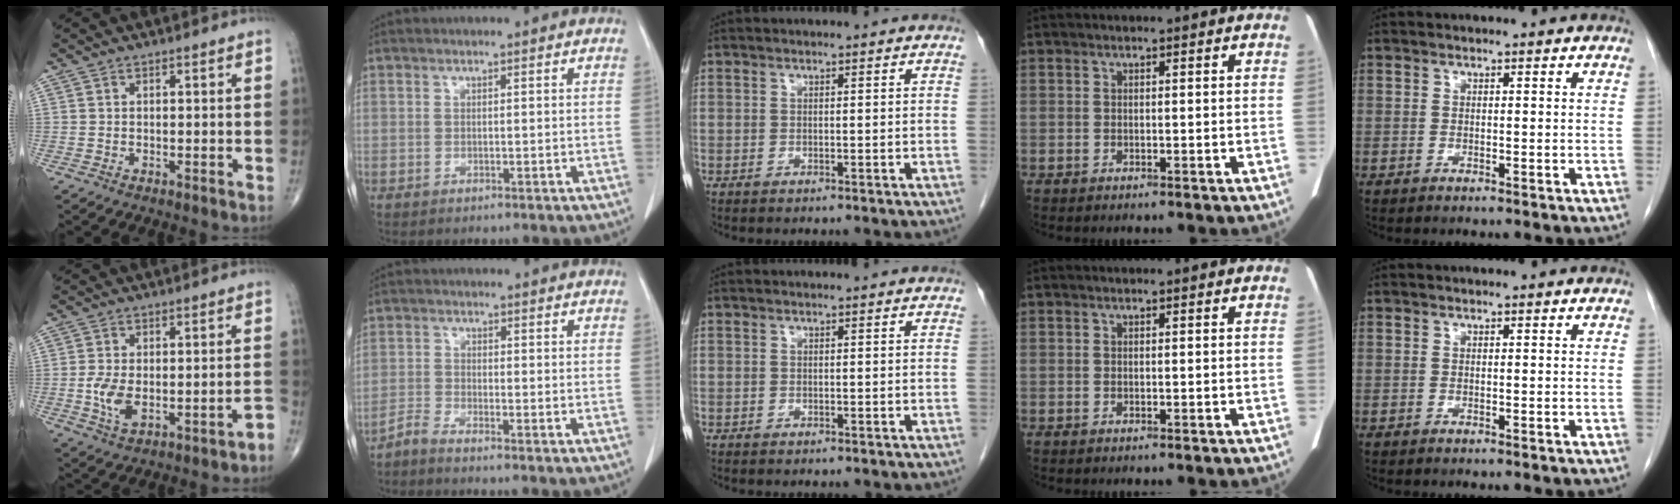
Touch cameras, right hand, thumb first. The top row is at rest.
{"thumb": {"total": 7.6, "force": [-3.1, 3.9, 5.8], "torque": [-0.089, 0.035, -0.042]}, "index": {"total": 2.4, "force": [-2.1, 0.1, 1.1], "torque": [-0.029, 0.004, -0.045]}}